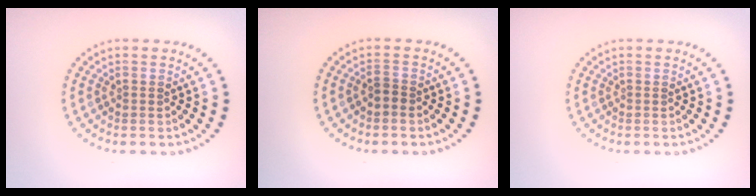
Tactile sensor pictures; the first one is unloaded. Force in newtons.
{"total": 0.8, "press": 0.5, "slide": 0.6}
{"total": 0.0}